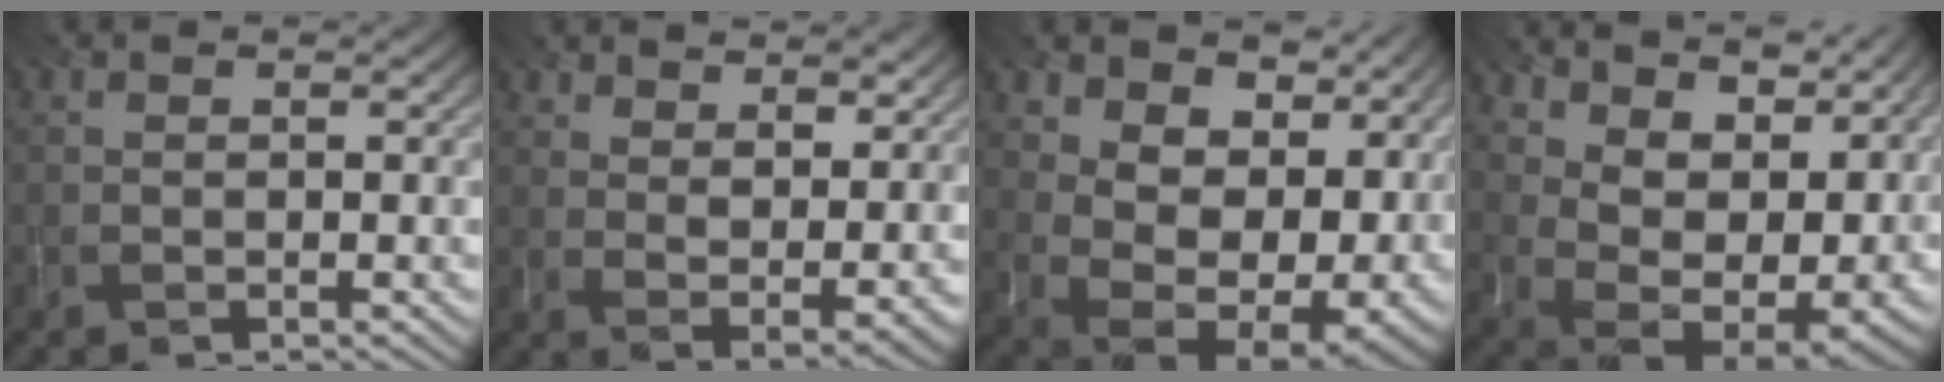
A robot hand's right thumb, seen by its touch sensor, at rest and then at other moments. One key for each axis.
{"total": 9.5, "fx": 6.8, "fy": 3.5, "fz": 5.6, "tx": -0.095, "ty": -0.007, "tz": 0.101}
{"total": 15.6, "fx": 4.5, "fy": 9.0, "fz": 12.0, "tx": -0.167, "ty": 0.014, "tz": 0.108}
{"total": 14.7, "fx": 7.0, "fy": 6.8, "fz": 11.0, "tx": -0.160, "ty": 0.026, "tz": 0.147}